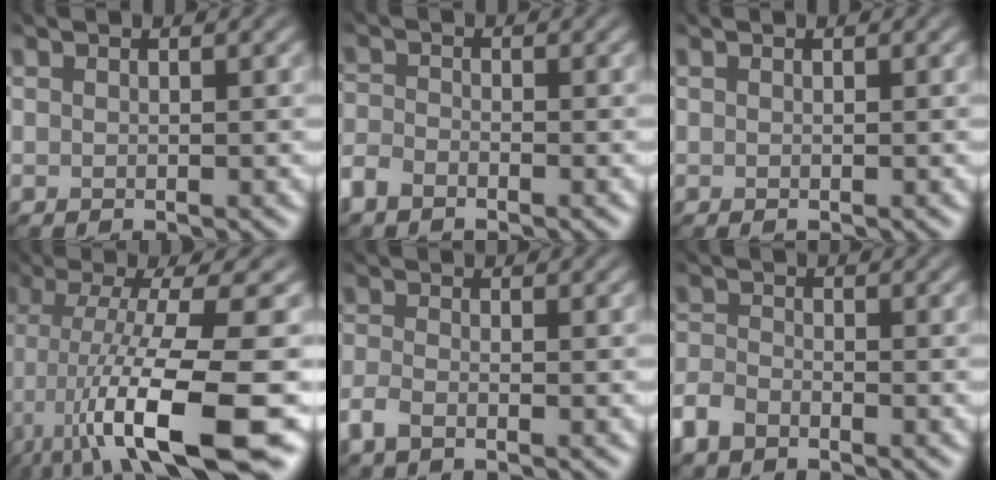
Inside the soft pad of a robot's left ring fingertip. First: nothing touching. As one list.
[{"total": 2.4, "force": [-2.2, 0.6, 0.6], "torque": [-0.024, -0.006, -0.041]}, {"total": 0.0}, {"total": 12.9, "force": [-5.5, 2.6, 11.4], "torque": [-0.184, -0.017, -0.080]}, {"total": 2.1, "force": [-1.6, 0.4, 1.4], "torque": [-0.043, -0.003, -0.029]}, {"total": 2.7, "force": [-2.5, 0.9, 0.7], "torque": [-0.026, -0.006, -0.050]}]